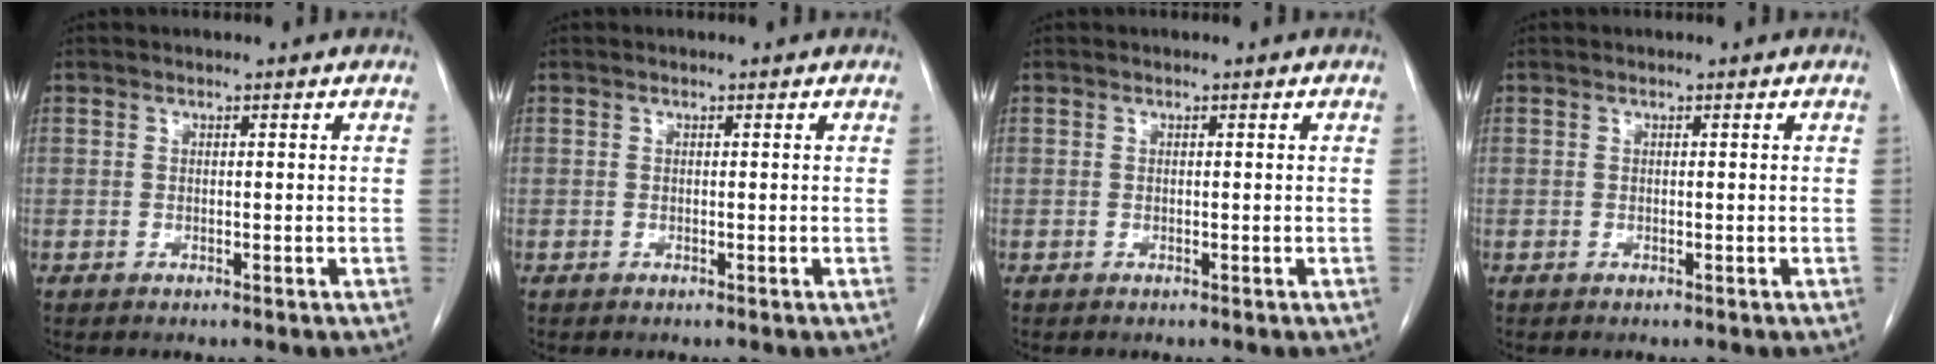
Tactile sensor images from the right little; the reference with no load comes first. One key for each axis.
{"total": 0.0}
{"total": 0.0}
{"total": 0.0}